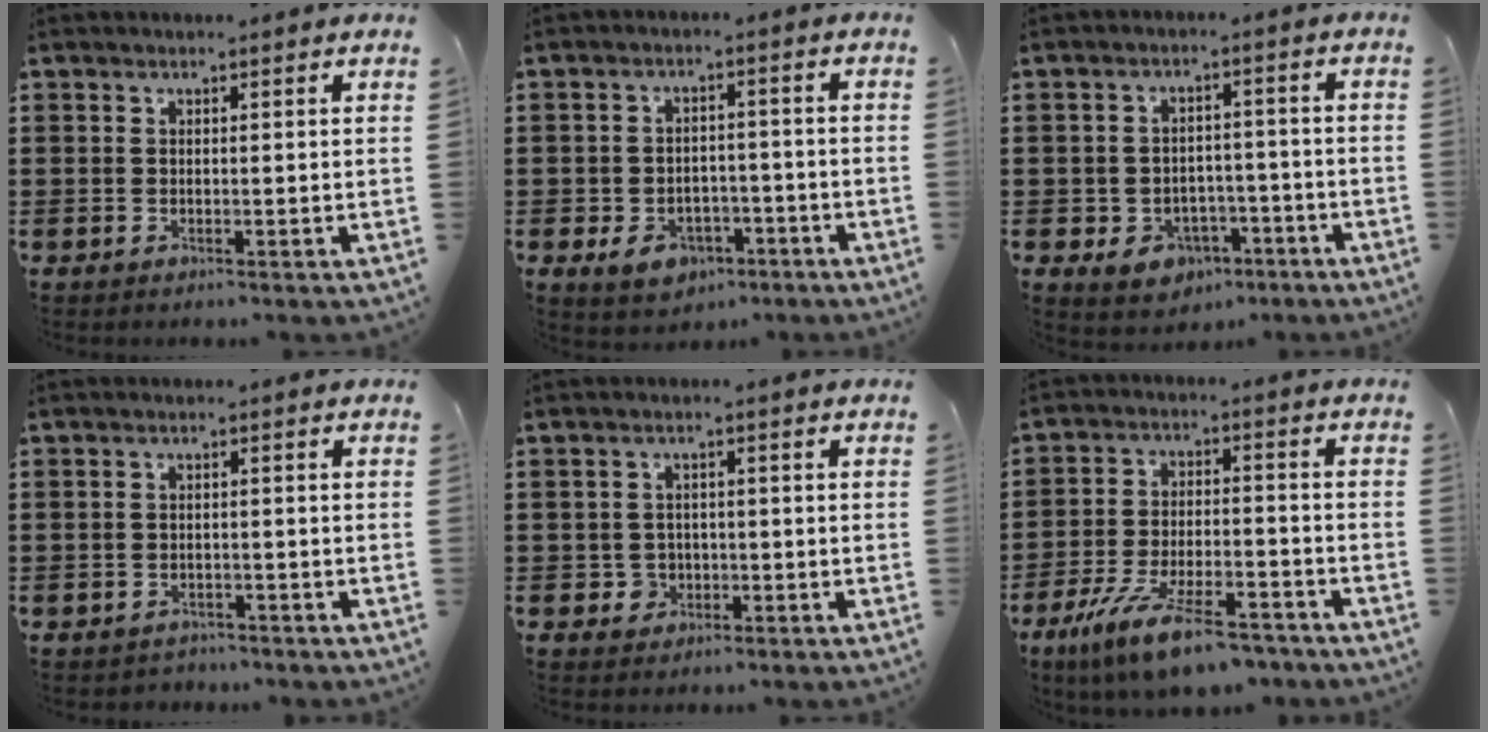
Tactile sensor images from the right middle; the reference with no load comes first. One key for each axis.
{"total": 4.5, "fx": -2.8, "fy": 2.8, "fz": 2.1, "tx": -0.037, "ty": 0.004, "tz": -0.056}
{"total": 4.1, "fx": -2.7, "fy": 2.7, "fz": 1.4, "tx": -0.038, "ty": 0.006, "tz": -0.053}
{"total": 1.4, "fx": -1.4, "fy": 0.4, "fz": -0.3, "tx": -0.001, "ty": 0.000, "tz": -0.032}
{"total": 2.2, "fx": -0.8, "fy": 2.0, "fz": 0.5, "tx": -0.018, "ty": 0.003, "tz": -0.020}
{"total": 10.8, "fx": -8.8, "fy": 2.0, "fz": 5.9, "tx": -0.117, "ty": 0.019, "tz": -0.170}